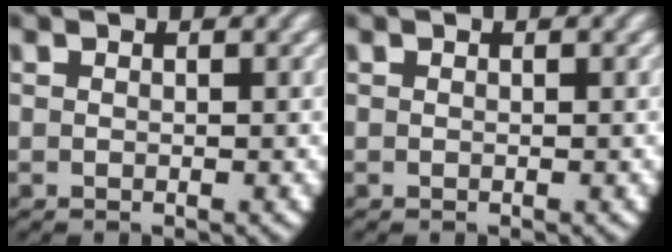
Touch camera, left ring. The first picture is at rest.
{"total": 0.0}